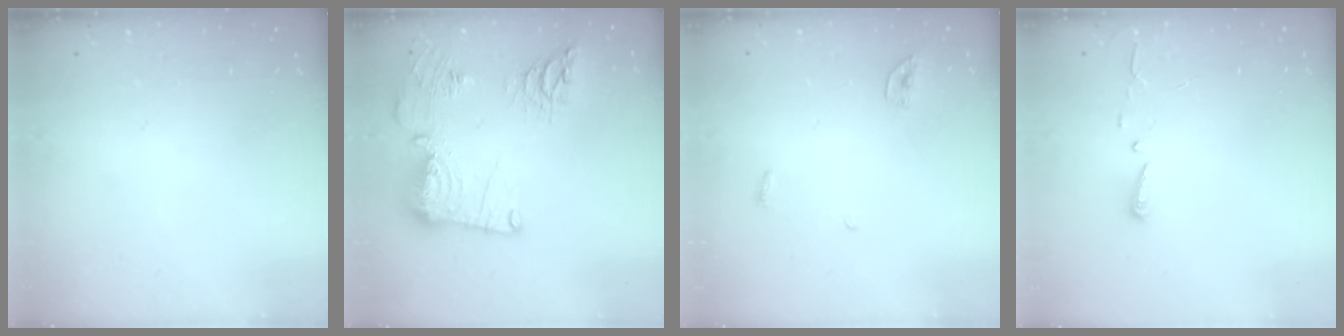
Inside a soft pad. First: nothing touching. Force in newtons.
{"total": 18.8, "press": 18.6, "slide": 2.3}
{"total": 3.4, "press": 3.4, "slide": 0.3}
{"total": 3.0, "press": 2.9, "slide": 0.3}